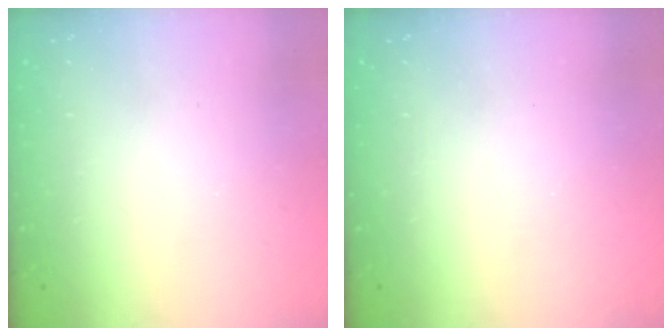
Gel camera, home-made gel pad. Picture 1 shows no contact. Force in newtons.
{"total": 0.0}